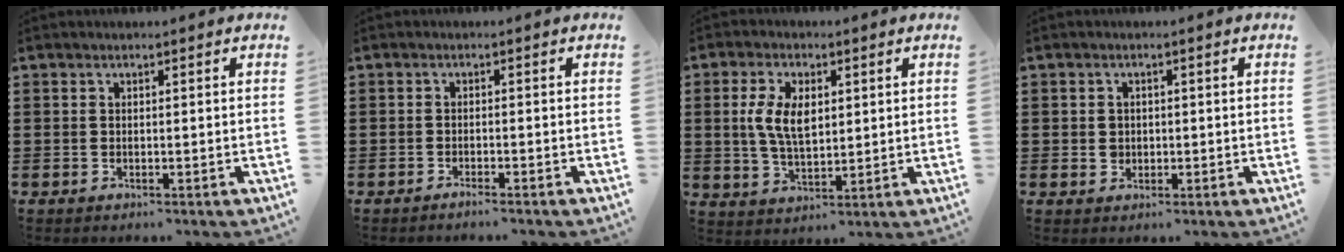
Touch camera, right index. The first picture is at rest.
{"total": 1.1, "force": [-1.1, -0.1, 0.4], "torque": [-0.007, -0.002, -0.020]}
{"total": 7.0, "force": [1.3, 3.9, 5.7], "torque": [-0.133, 0.008, 0.018]}
{"total": 1.7, "force": [0.1, 1.6, 0.5], "torque": [-0.015, 0.008, 0.000]}